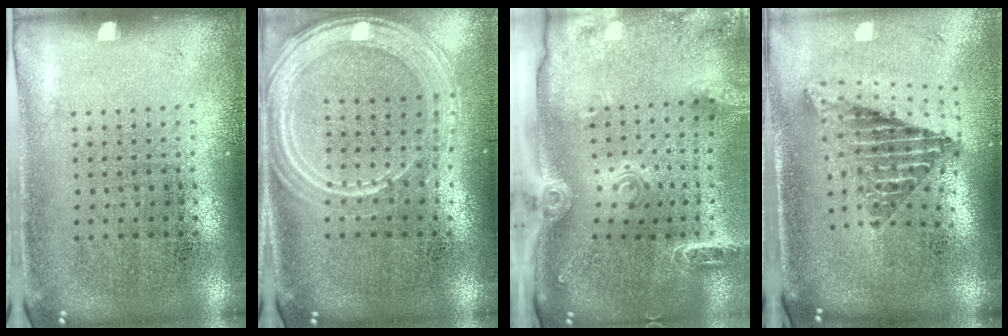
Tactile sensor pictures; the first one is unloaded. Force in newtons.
{"total": 1.7, "press": 1.6, "slide": 0.4}
{"total": 2.5, "press": 2.0, "slide": 1.5}
{"total": 2.5, "press": 1.7, "slide": 1.9}